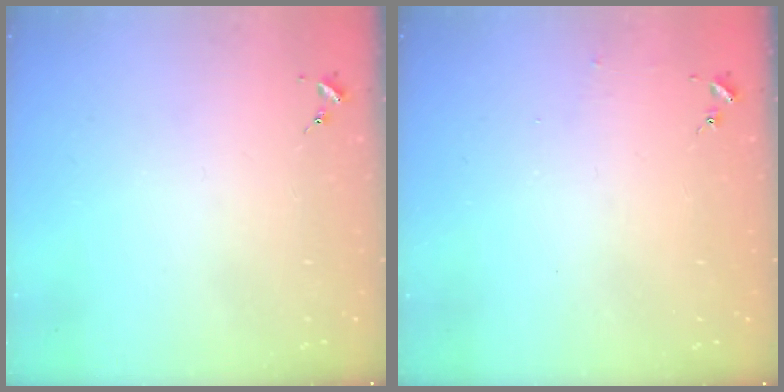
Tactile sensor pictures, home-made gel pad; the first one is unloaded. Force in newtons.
{"total": 3.6, "press": 3.6, "slide": 0.3}